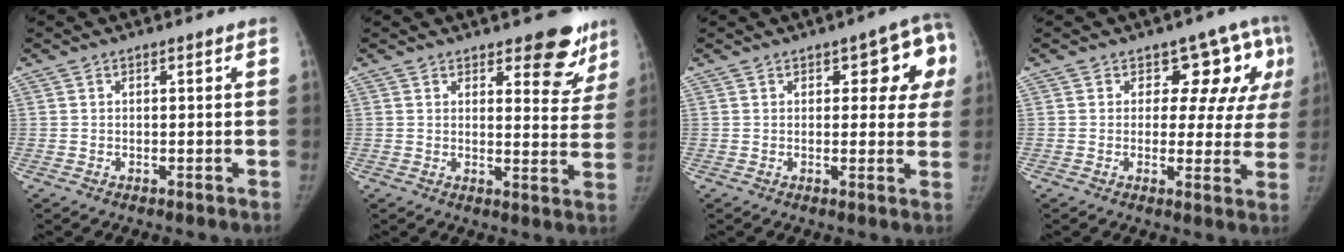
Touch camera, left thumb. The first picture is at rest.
{"total": 10.6, "force": [7.6, 4.1, 6.2], "torque": [-0.026, -0.054, 0.096]}
{"total": 9.4, "force": [3.0, 4.5, 7.7], "torque": [-0.041, 0.003, 0.025]}
{"total": 9.9, "force": [4.4, 6.5, 6.1], "torque": [-0.018, -0.014, 0.044]}